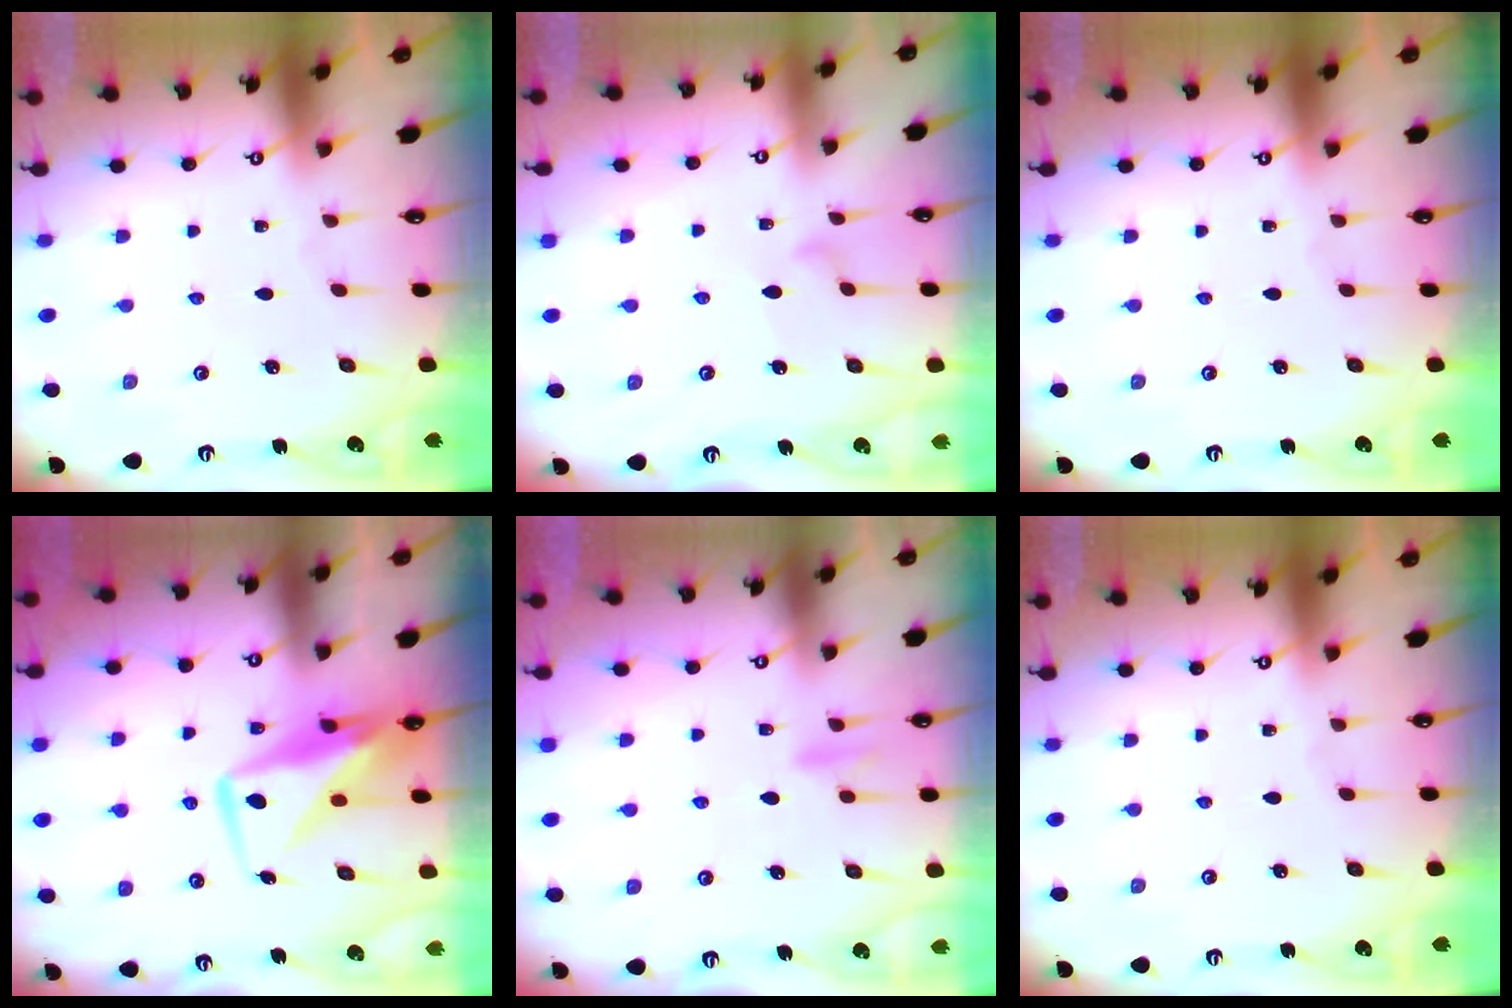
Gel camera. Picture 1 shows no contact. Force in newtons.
{"total": 9.4, "press": 9.4, "slide": 0.4}
{"total": 0.0}
{"total": 12.3, "press": 12.2, "slide": 1.0}
{"total": 9.0, "press": 8.8, "slide": 1.5}
{"total": 0.0}